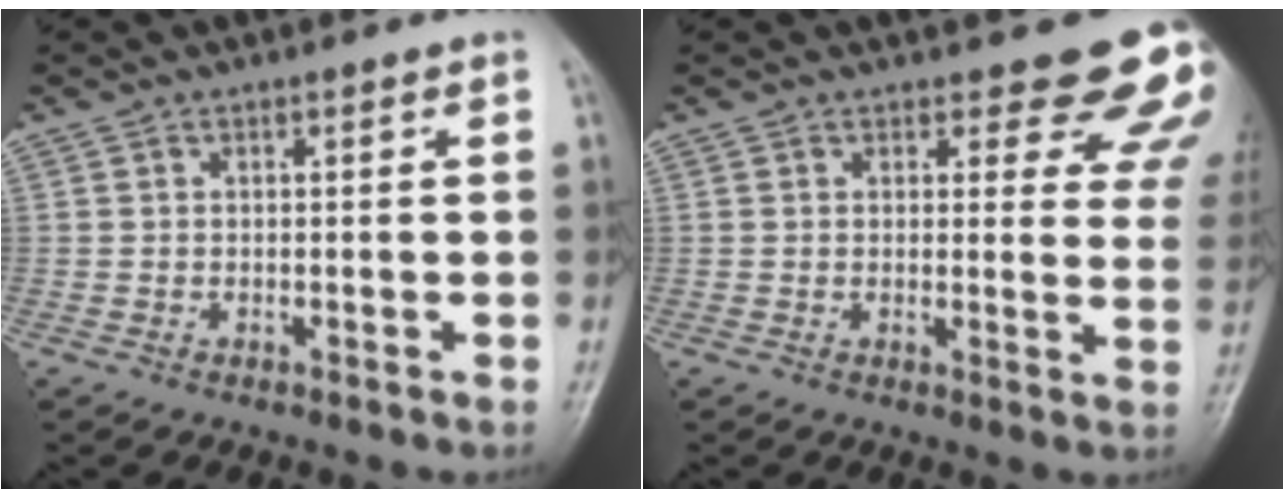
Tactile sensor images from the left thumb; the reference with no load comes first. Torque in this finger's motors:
{"motor_torque": [0.60, 0.59, 1.59, -1.19, 0.13]}